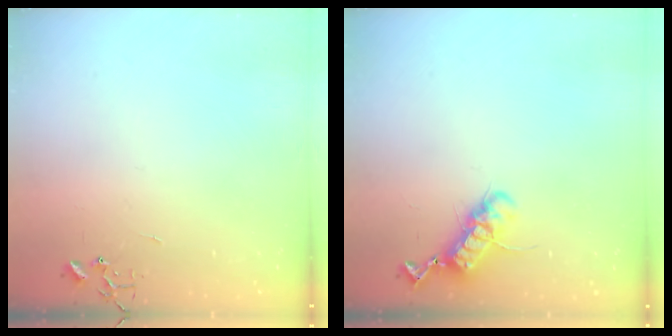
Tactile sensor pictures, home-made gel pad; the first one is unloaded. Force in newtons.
{"total": 12.0, "press": 12.0, "slide": 1.3}